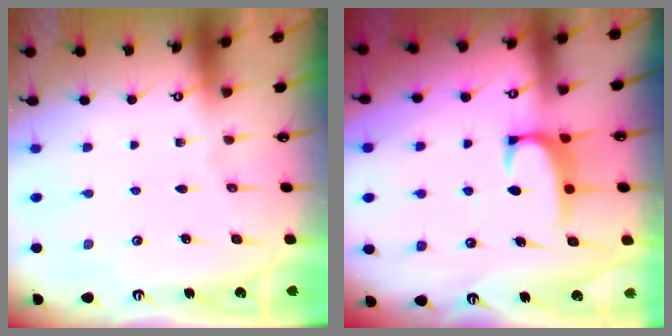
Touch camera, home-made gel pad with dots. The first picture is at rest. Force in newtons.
{"total": 2.2, "press": 2.2, "slide": 0.3}